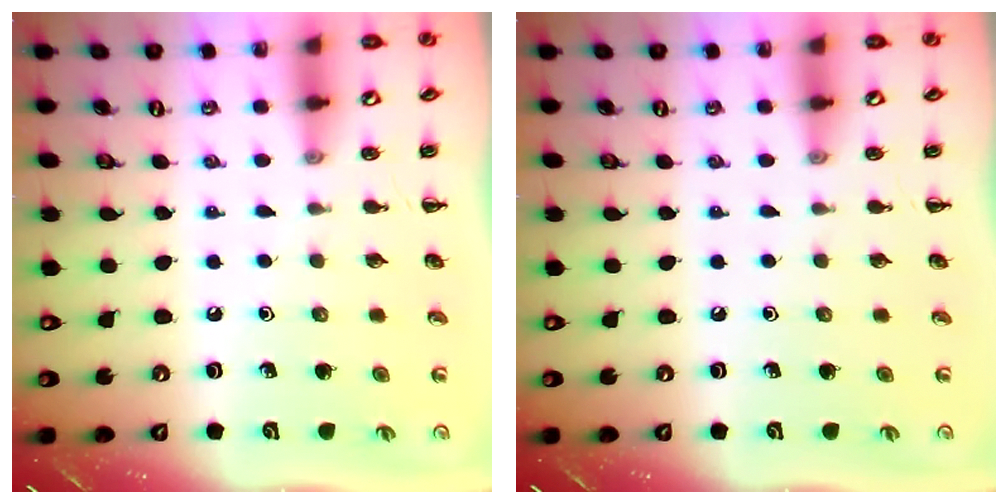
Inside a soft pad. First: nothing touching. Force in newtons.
{"total": 0.0}